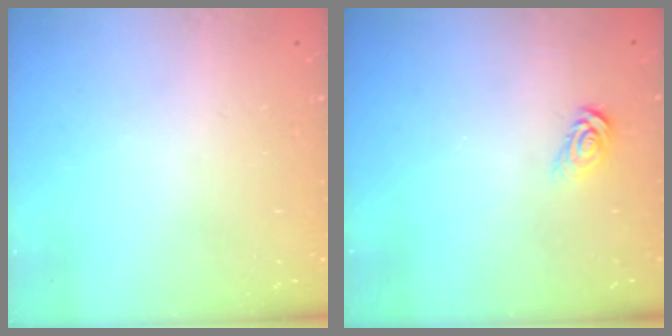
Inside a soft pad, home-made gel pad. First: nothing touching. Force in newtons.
{"total": 3.5, "press": 3.5, "slide": 0.2}